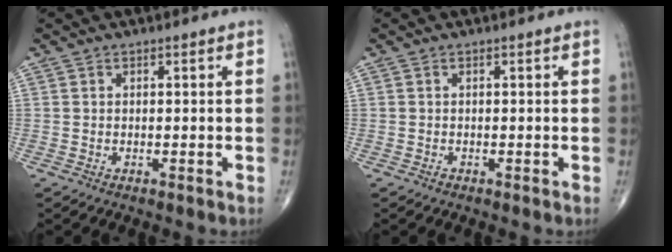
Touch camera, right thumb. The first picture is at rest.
{"total": 0.0}